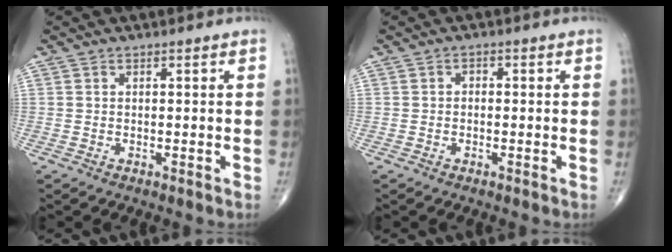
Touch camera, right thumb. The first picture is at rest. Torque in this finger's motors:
{"motor_torque": [-0.33, 0.15, -0.13, -0.13, 0.05]}